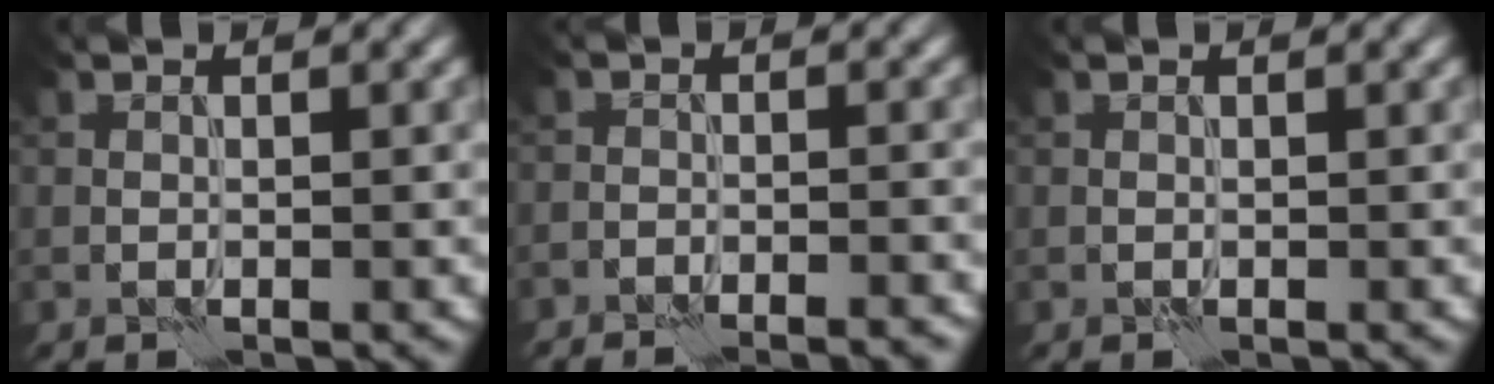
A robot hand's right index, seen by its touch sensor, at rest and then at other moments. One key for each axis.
{"total": 4.7, "fx": -4.5, "fy": 0.9, "fz": 0.9, "tx": 0.000, "ty": 0.011, "tz": -0.057}
{"total": 0.0}